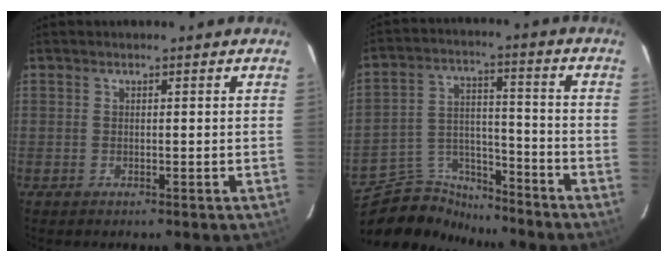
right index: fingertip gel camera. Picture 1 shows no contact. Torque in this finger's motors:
{"motor_torque": [-0.36, -0.26, -0.38, -0.16]}